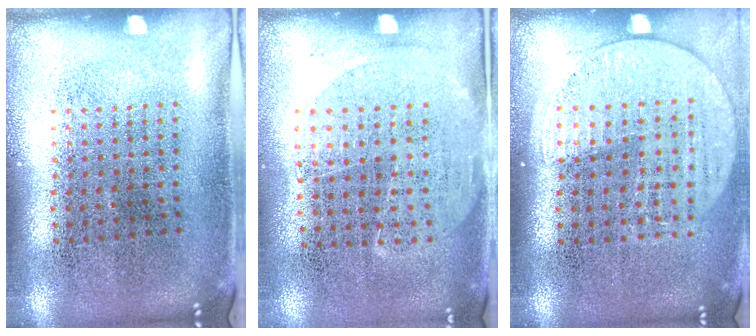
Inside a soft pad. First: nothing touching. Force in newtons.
{"total": 1.4, "press": 1.2, "slide": 0.8}
{"total": 1.5, "press": 1.4, "slide": 0.6}